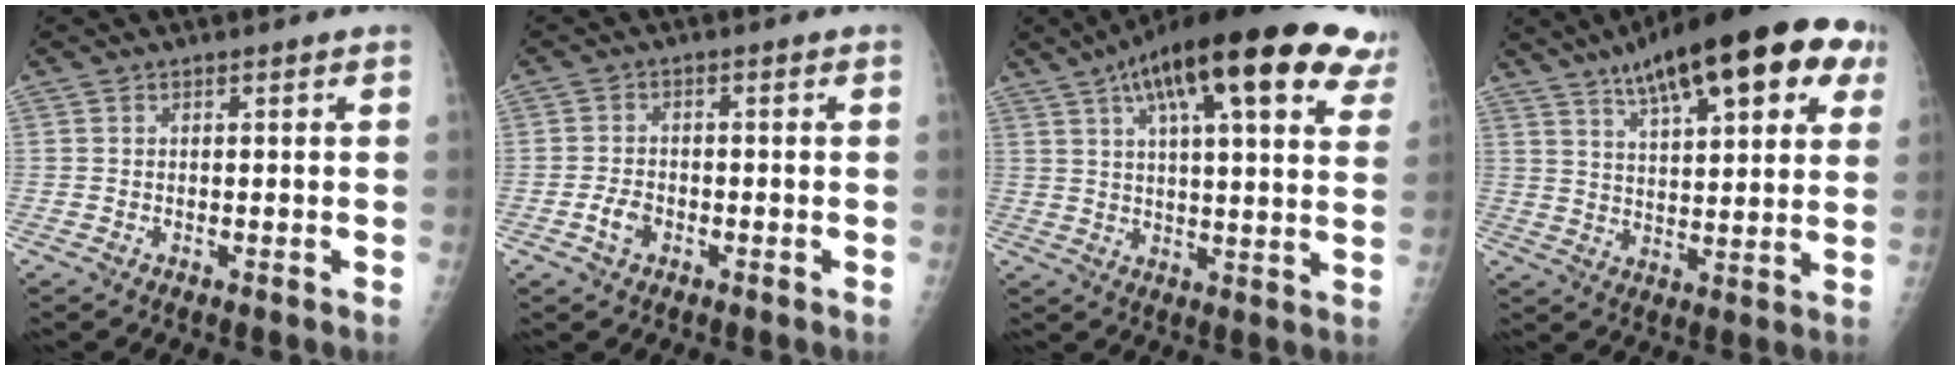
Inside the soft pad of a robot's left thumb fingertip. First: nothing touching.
{"total": 3.2, "force": [-1.3, 2.2, 1.9], "torque": [-0.032, 0.008, -0.026]}
{"total": 27.3, "force": [15.0, 7.8, 21.4], "torque": [-0.299, 0.005, 0.200]}
{"total": 21.9, "force": [11.6, 7.0, 17.2], "torque": [-0.230, -0.008, 0.168]}